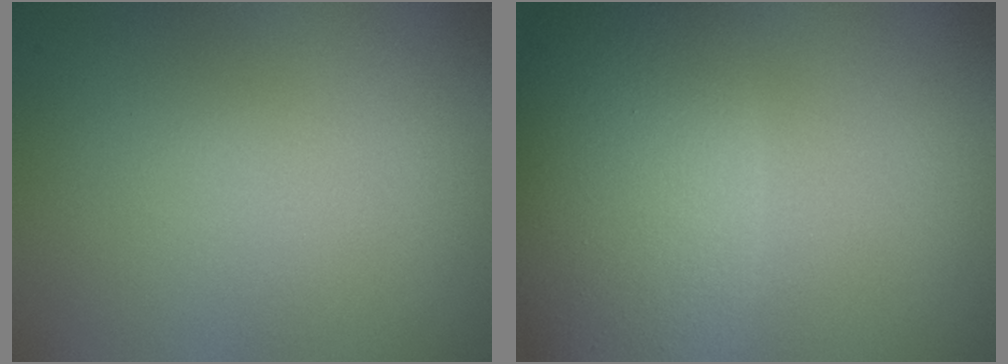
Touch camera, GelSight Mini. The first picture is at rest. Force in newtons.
{"total": 8.4, "press": 8.4, "slide": 0.4}